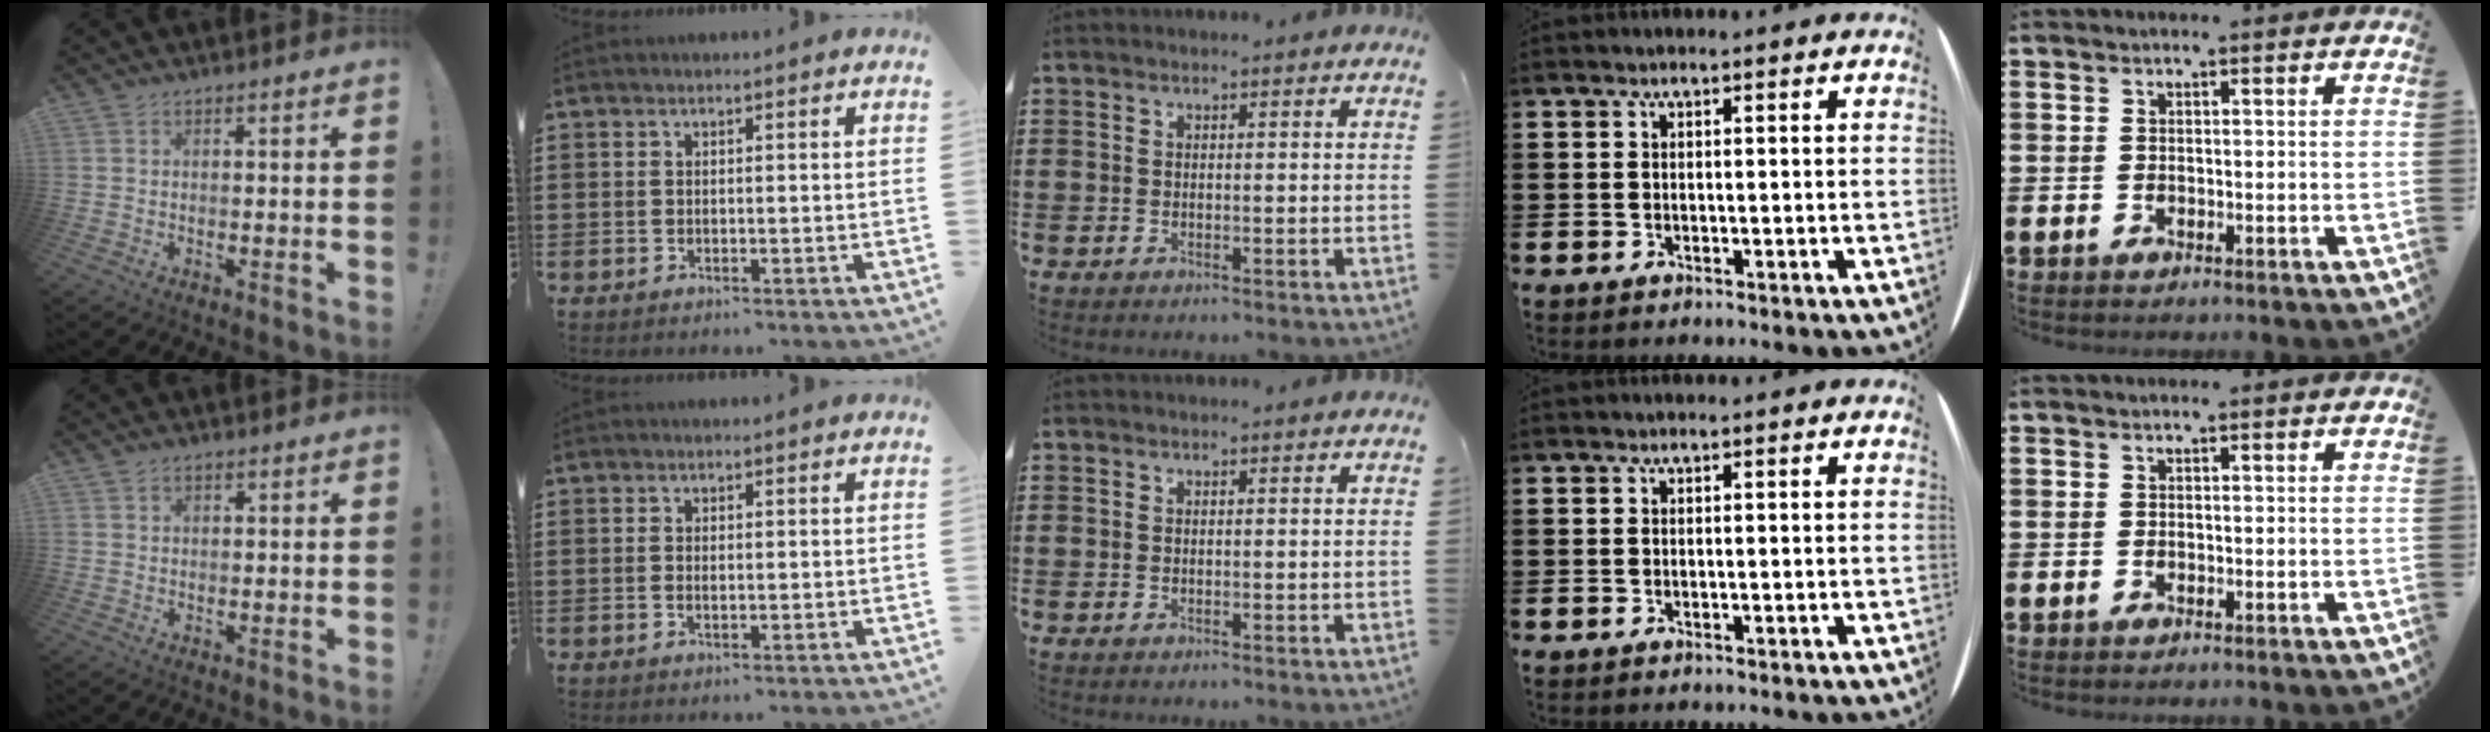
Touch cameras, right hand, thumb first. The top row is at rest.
{"thumb": {"total": 1.3, "force": [0.5, 1.1, 0.4], "torque": [-0.007, 0.003, 0.010]}, "index": {"total": 0.9, "force": [0.0, 0.5, 0.8], "torque": [-0.016, 0.002, -0.001]}}